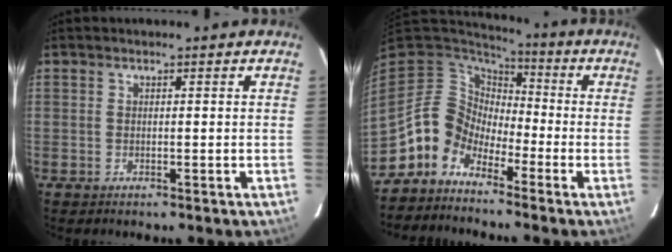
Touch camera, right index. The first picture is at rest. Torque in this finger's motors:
{"motor_torque": [0.64, -0.63, -0.04, -0.10]}